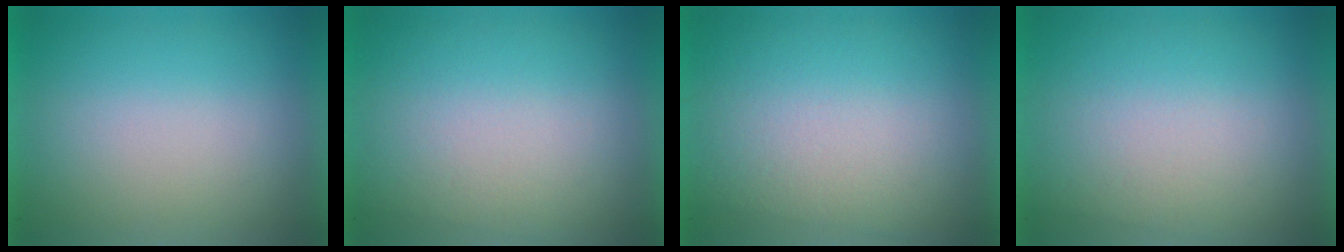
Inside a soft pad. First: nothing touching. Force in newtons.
{"total": 2.6}
{"total": 2.9}
{"total": 2.6}